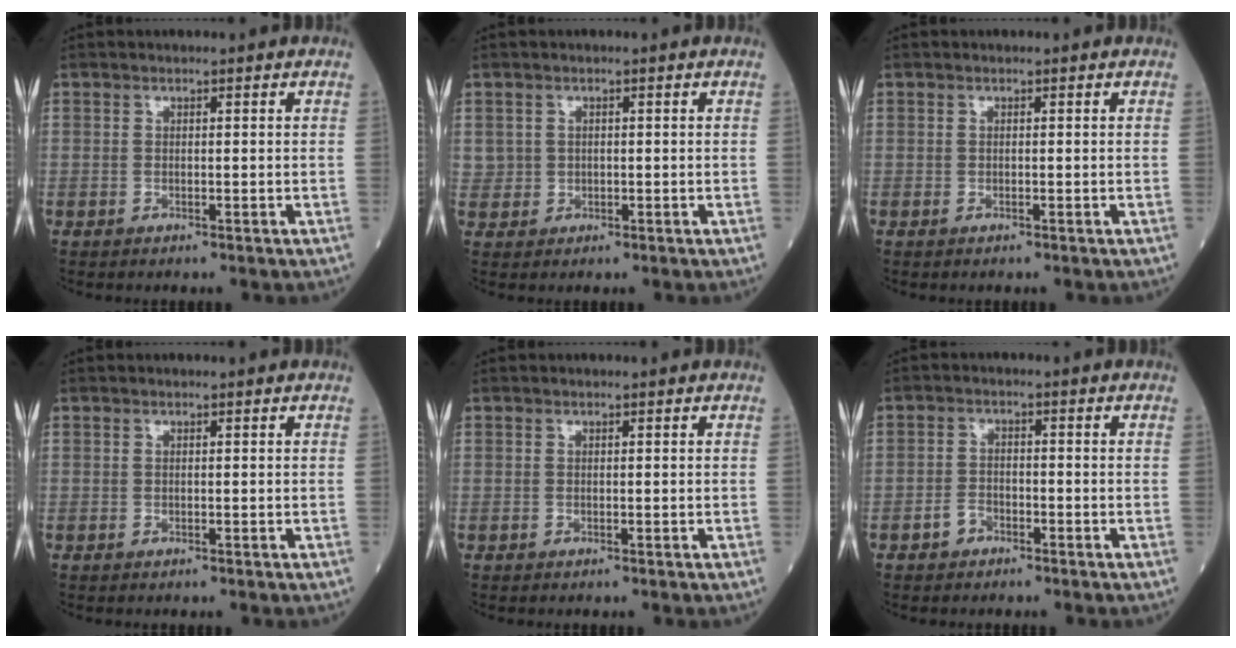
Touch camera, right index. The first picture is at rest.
{"total": 2.2, "force": [0.5, 2.1, 0.2], "torque": [0.005, 0.005, 0.010]}
{"total": 0.0}
{"total": 0.0}
{"total": 0.0}
{"total": 2.3, "force": [-1.5, 1.5, 0.9], "torque": [-0.017, 0.005, -0.028]}